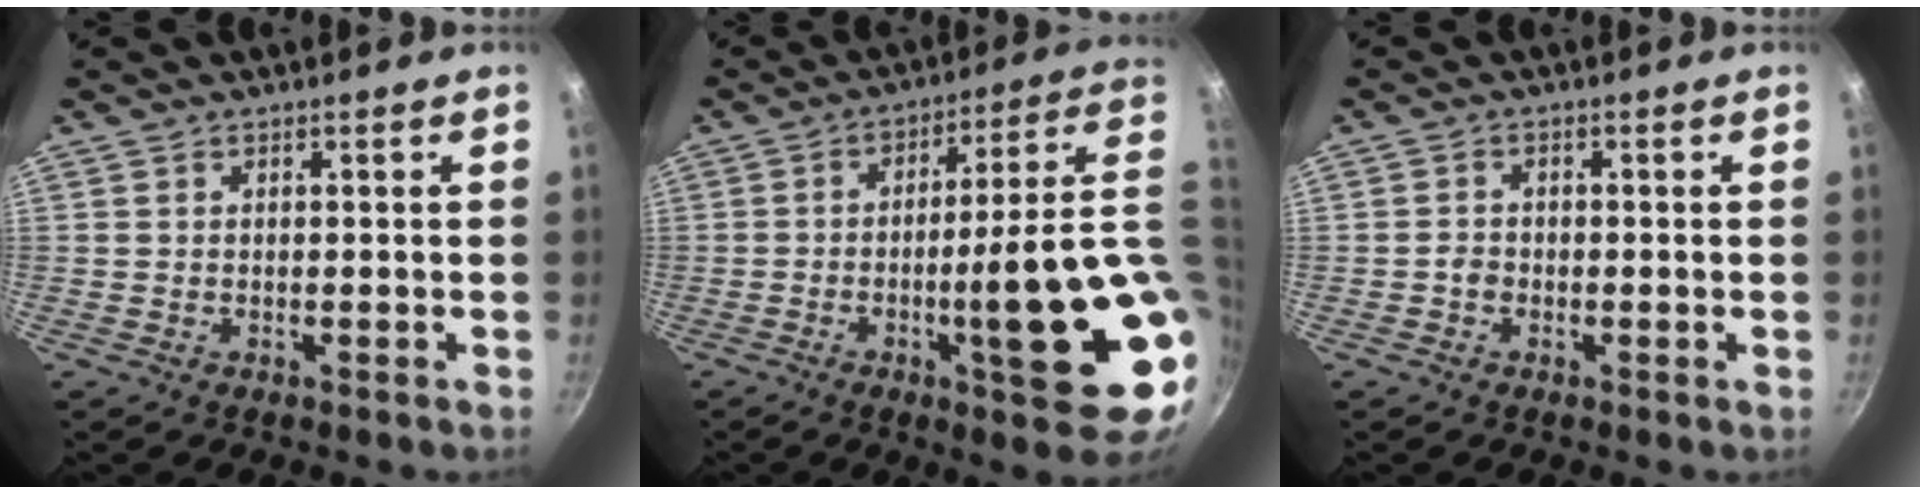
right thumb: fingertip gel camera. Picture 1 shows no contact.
{"total": 21.0, "force": [-3.0, 3.6, 20.5], "torque": [-0.270, 0.013, -0.039]}
{"total": 1.5, "force": [-0.6, 1.1, 0.7], "torque": [-0.011, 0.009, -0.014]}